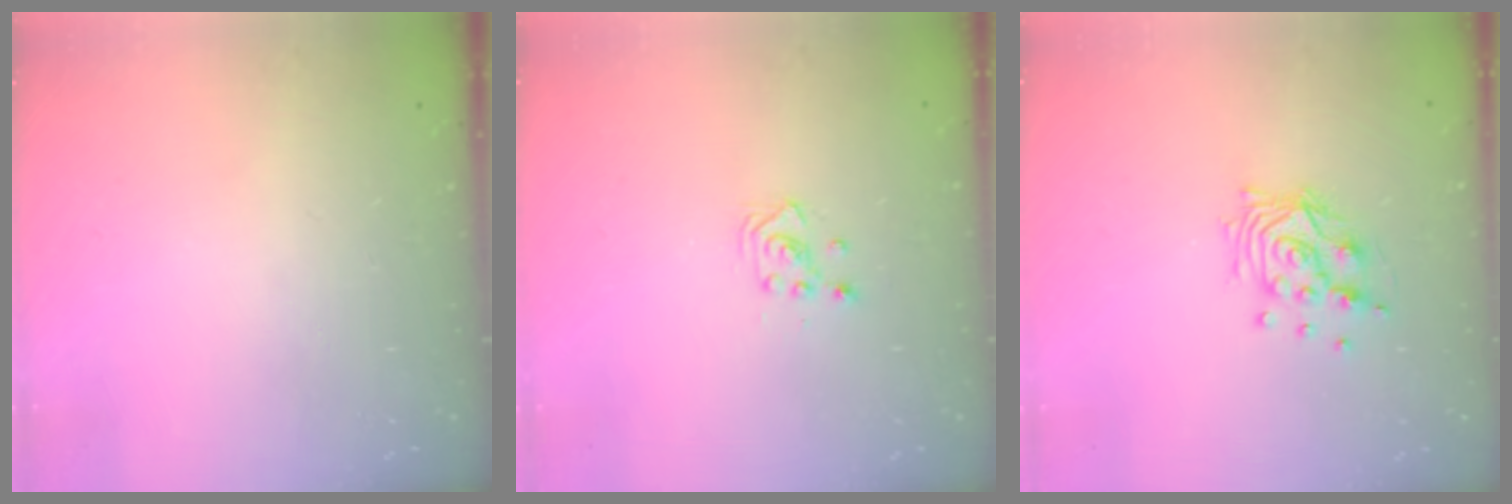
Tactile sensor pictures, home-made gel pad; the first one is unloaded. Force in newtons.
{"total": 3.0, "press": 3.0, "slide": 0.3}
{"total": 10.6, "press": 10.5, "slide": 1.0}